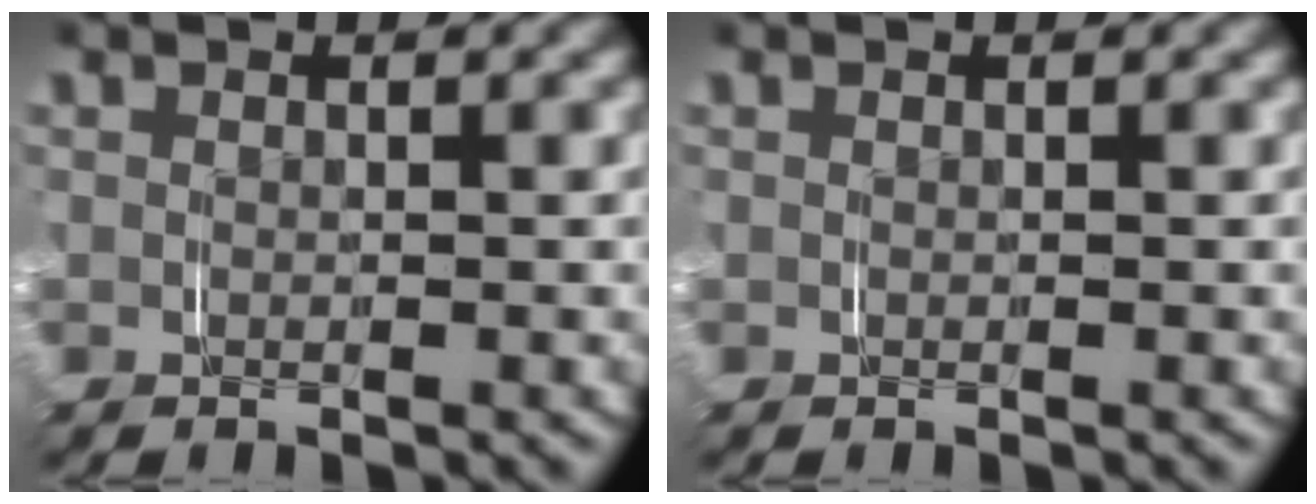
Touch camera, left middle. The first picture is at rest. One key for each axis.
{"total": 0.0}